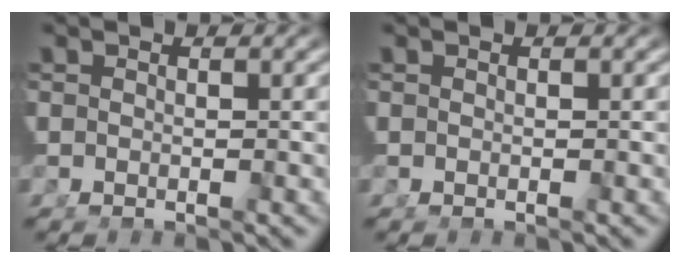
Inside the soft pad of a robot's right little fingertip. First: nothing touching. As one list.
[{"total": 0.0}]